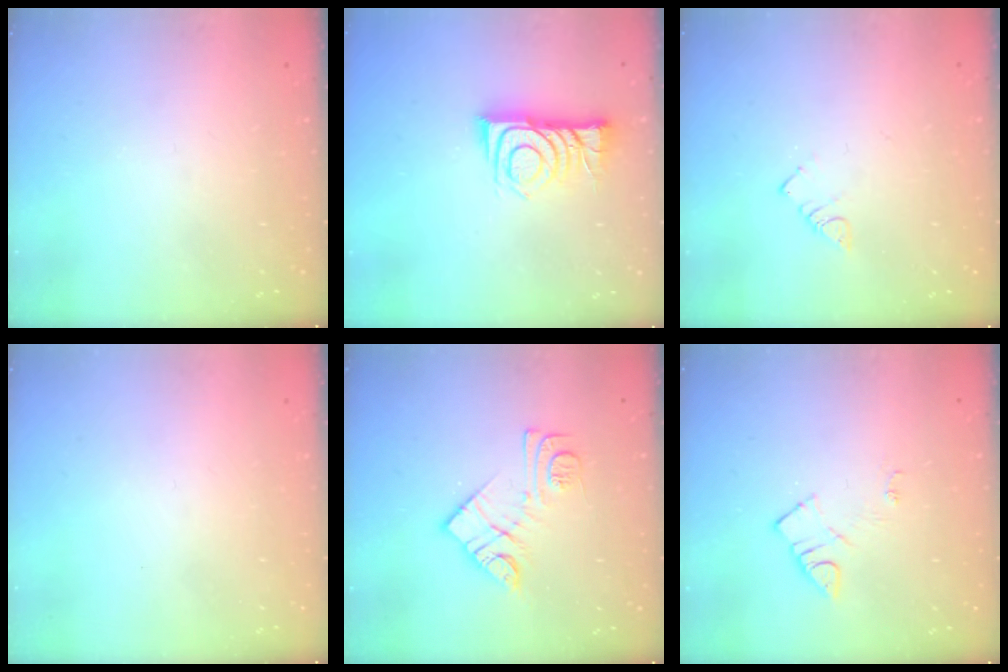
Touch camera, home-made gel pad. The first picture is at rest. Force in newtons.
{"total": 9.6, "press": 9.5, "slide": 1.0}
{"total": 2.8, "press": 2.8, "slide": 0.3}
{"total": 1.8, "press": 1.7, "slide": 0.1}
{"total": 11.8, "press": 11.8, "slide": 0.6}
{"total": 6.1, "press": 6.1, "slide": 0.7}